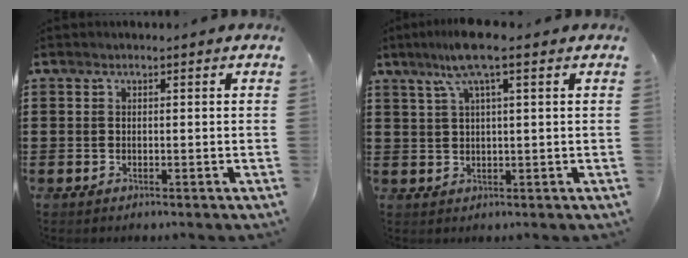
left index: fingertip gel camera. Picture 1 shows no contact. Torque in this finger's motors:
{"motor_torque": [1.11, -1.03, 0.73, 0.21]}